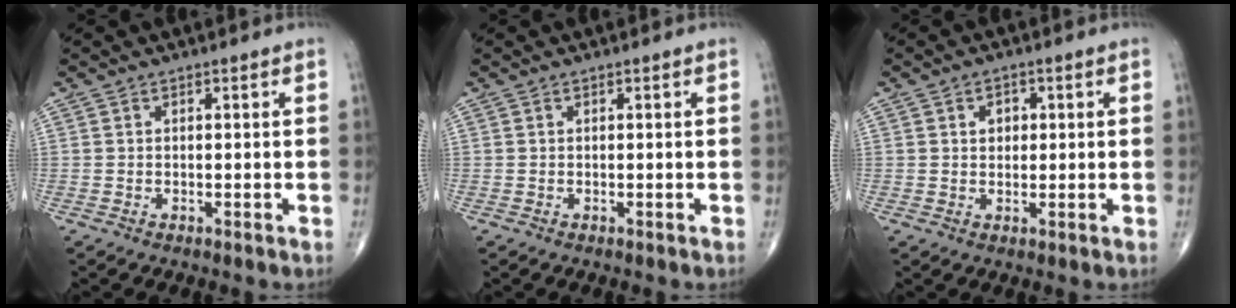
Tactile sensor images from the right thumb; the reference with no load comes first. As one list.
[{"total": 0.0}, {"total": 2.9, "force": [0.7, 2.3, 1.7], "torque": [-0.010, 0.000, 0.009]}]